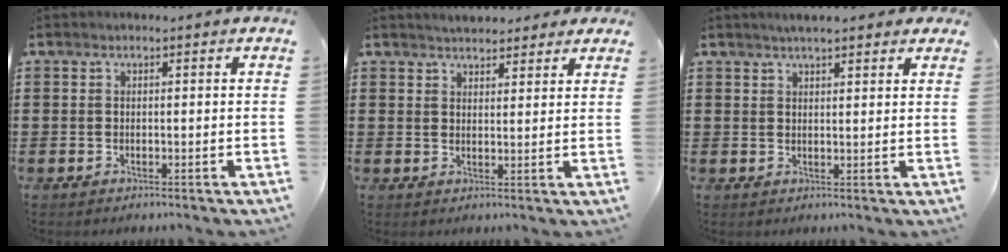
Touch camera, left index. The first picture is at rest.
{"total": 3.0, "force": [2.9, 0.7, 0.2], "torque": [-0.012, 0.000, 0.054]}
{"total": 2.7, "force": [2.3, 0.4, 1.3], "torque": [-0.030, 0.006, 0.042]}